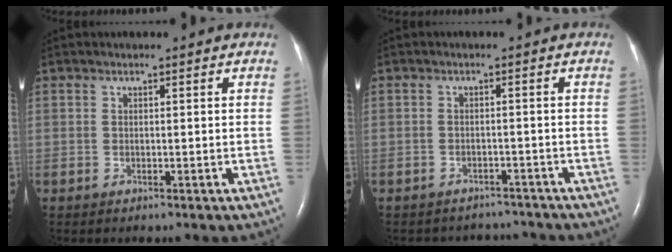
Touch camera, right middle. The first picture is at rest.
{"total": 6.0, "force": [-5.6, 2.0, -0.3], "torque": [0.000, 0.012, -0.066]}